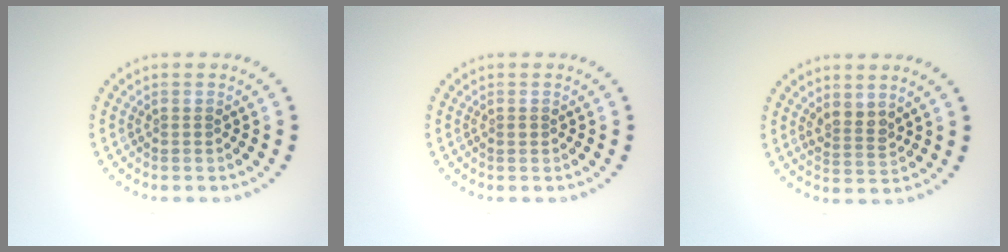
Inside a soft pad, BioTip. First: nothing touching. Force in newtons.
{"total": 0.6, "press": 0.6, "slide": 0.1}
{"total": 2.0, "press": 1.7, "slide": 1.0}